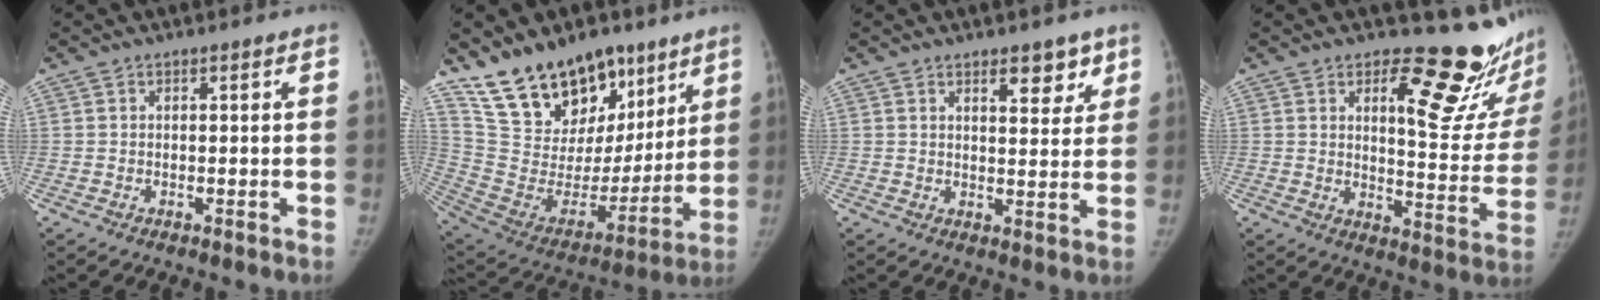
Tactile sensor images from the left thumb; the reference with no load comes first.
{"total": 23.8, "force": [16.1, 13.4, 11.3], "torque": [-0.141, -0.065, 0.284]}
{"total": 5.6, "force": [3.6, 2.6, 3.5], "torque": [-0.018, -0.022, 0.048]}
{"total": 17.4, "force": [12.8, 5.8, 10.3], "torque": [-0.079, -0.124, 0.161]}